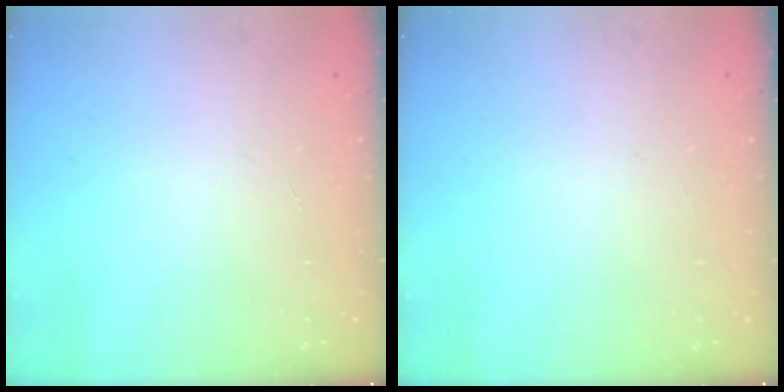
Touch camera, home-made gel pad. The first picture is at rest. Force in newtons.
{"total": 0.0}